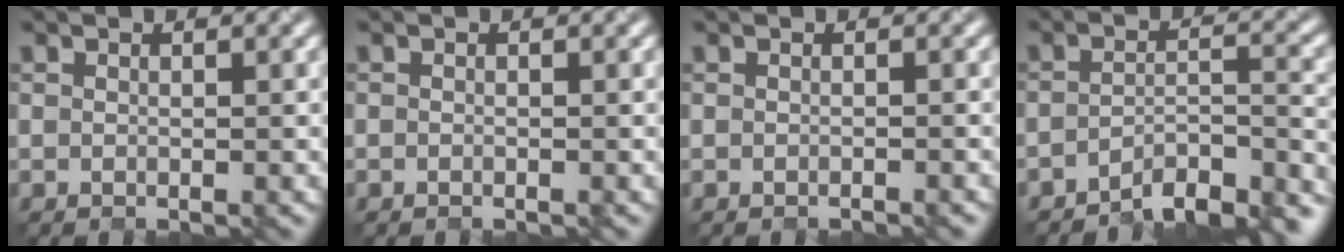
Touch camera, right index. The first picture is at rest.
{"total": 1.0, "force": [-0.5, -0.5, -0.7], "torque": [0.000, 0.000, -0.006]}
{"total": 0.6, "force": [-0.6, -0.2, -0.1], "torque": [-0.005, -0.002, -0.013]}
{"total": 6.5, "force": [-5.9, 1.1, 2.6], "torque": [-0.042, 0.003, -0.091]}